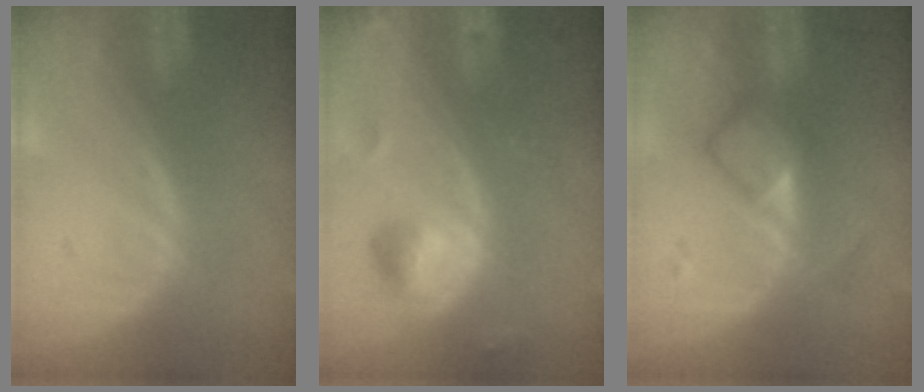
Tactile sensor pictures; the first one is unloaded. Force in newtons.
{"total": 5.2, "press": 4.9, "slide": 1.8}
{"total": 4.7, "press": 4.6, "slide": 0.6}